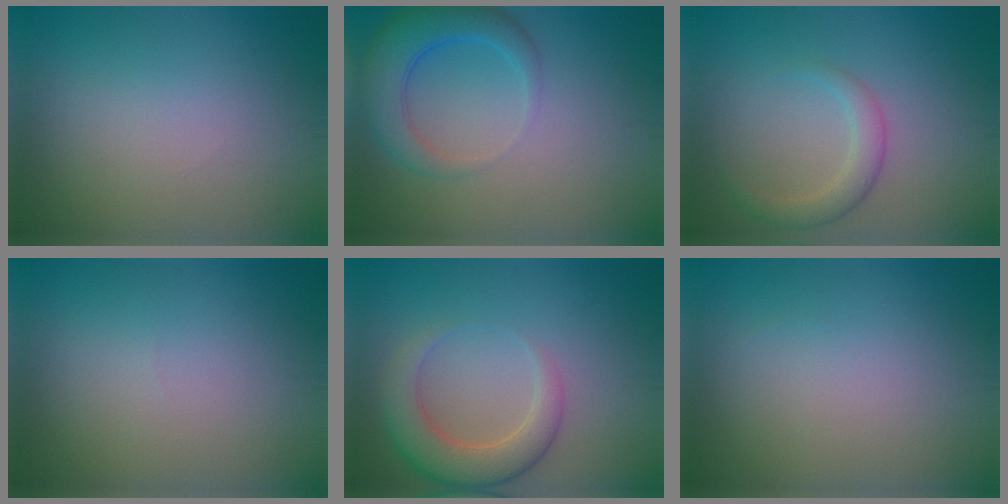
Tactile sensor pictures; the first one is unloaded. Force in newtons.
{"total": 4.8, "press": 4.7, "slide": 0.5}
{"total": 2.4, "press": 2.4, "slide": 0.1}
{"total": 0.0}
{"total": 4.8, "press": 4.7, "slide": 0.5}
{"total": 0.0}